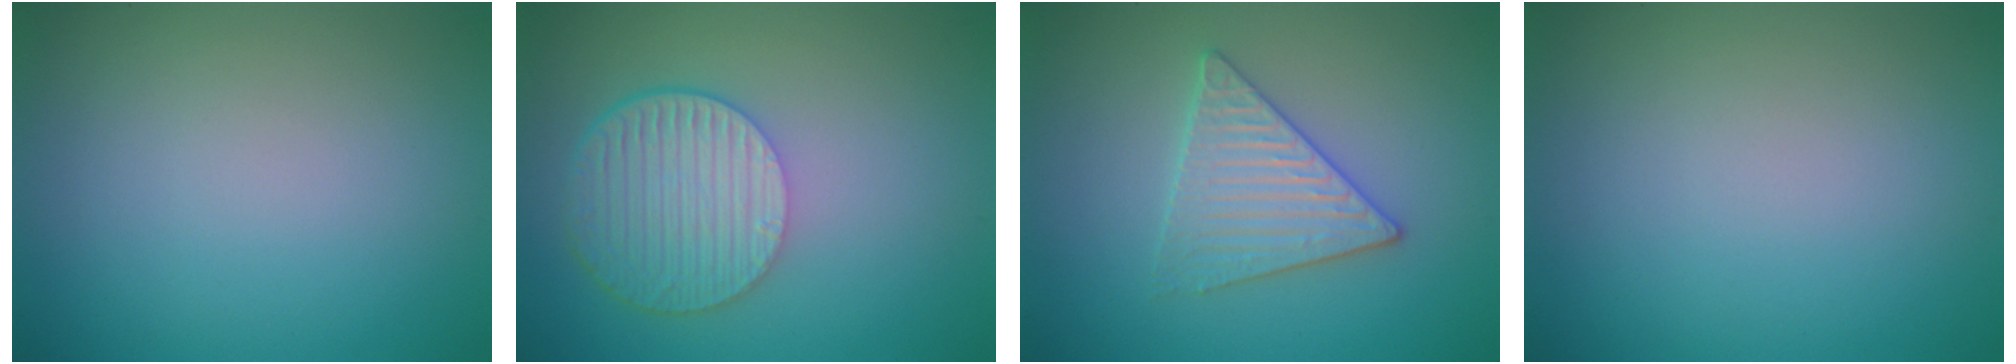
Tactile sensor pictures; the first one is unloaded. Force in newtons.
{"total": 6.2, "press": 4.4, "slide": 4.3}
{"total": 3.3, "press": 3.2, "slide": 0.3}
{"total": 0.0}